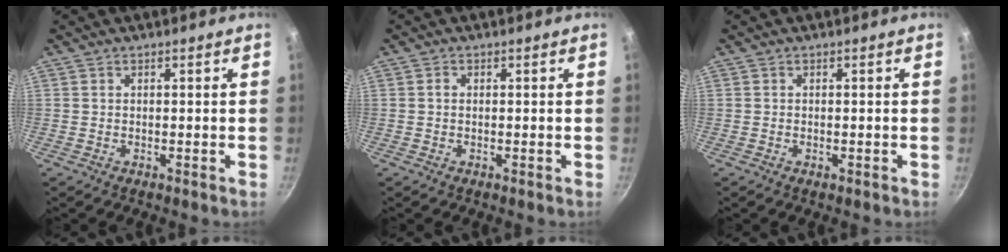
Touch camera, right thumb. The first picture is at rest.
{"total": 0.6, "force": [0.0, 0.5, 0.3], "torque": [-0.004, 0.004, -0.001]}
{"total": 0.6, "force": [-0.2, 0.2, 0.5], "torque": [-0.007, 0.002, -0.003]}